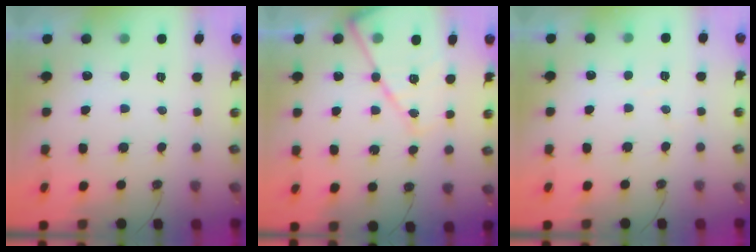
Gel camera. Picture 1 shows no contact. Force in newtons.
{"total": 15.8, "press": 15.7, "slide": 1.3}
{"total": 4.1, "press": 4.1, "slide": 0.8}